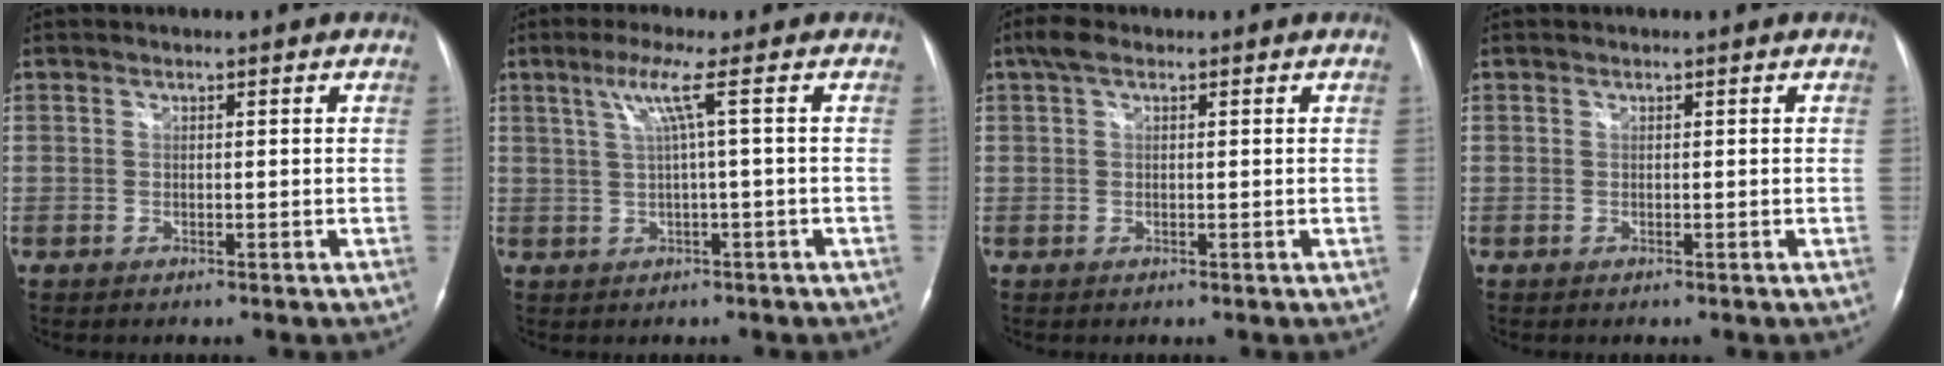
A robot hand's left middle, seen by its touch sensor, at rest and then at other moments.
{"total": 4.4, "force": [1.2, -1.5, 4.0], "torque": [-0.088, 0.011, 0.030]}
{"total": 2.4, "force": [1.3, 1.0, 1.7], "torque": [-0.040, 0.025, 0.026]}
{"total": 0.0}